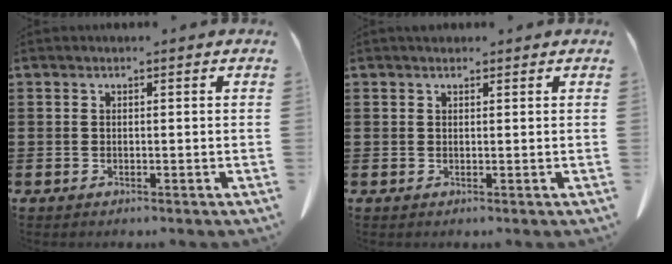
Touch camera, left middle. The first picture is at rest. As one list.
[{"total": 0.8, "force": [0.7, 0.4, 0.2], "torque": [-0.005, 0.004, 0.013]}]